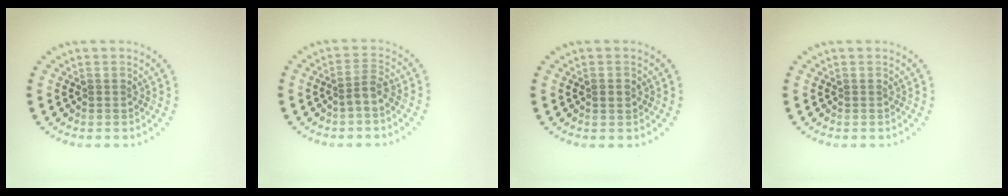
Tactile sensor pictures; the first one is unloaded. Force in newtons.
{"total": 1.8, "press": 1.2, "slide": 1.3}
{"total": 1.0, "press": 1.0, "slide": 0.0}
{"total": 0.0}